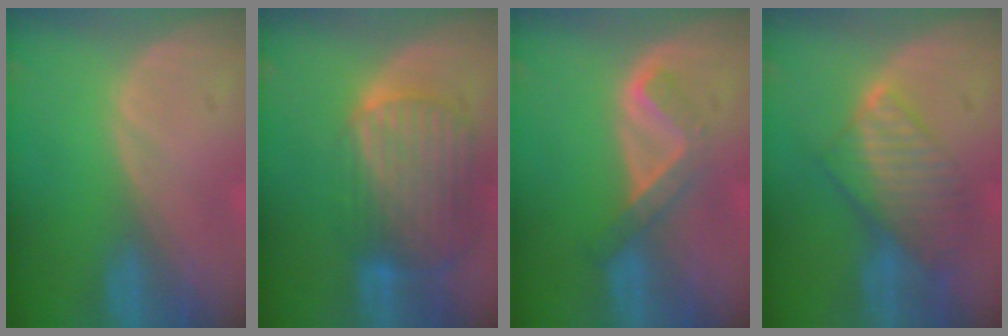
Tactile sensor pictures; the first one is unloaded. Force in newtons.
{"total": 10.3, "press": 8.6, "slide": 5.6}
{"total": 5.1, "press": 4.4, "slide": 2.7}
{"total": 8.3, "press": 7.1, "slide": 4.1}